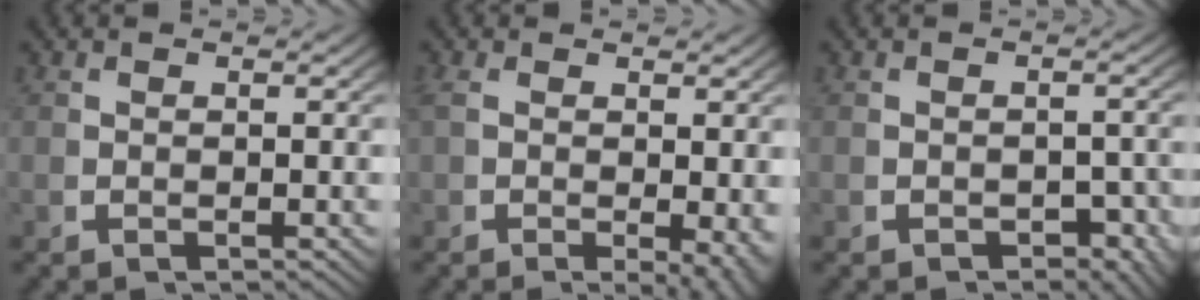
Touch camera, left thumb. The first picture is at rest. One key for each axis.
{"total": 3.2, "fx": -0.5, "fy": 1.2, "fz": 3.0, "tx": -0.045, "ty": -0.020, "tz": 0.004}
{"total": 1.9, "fx": -1.3, "fy": 1.2, "fz": 0.9, "tx": -0.010, "ty": -0.010, "tz": -0.020}